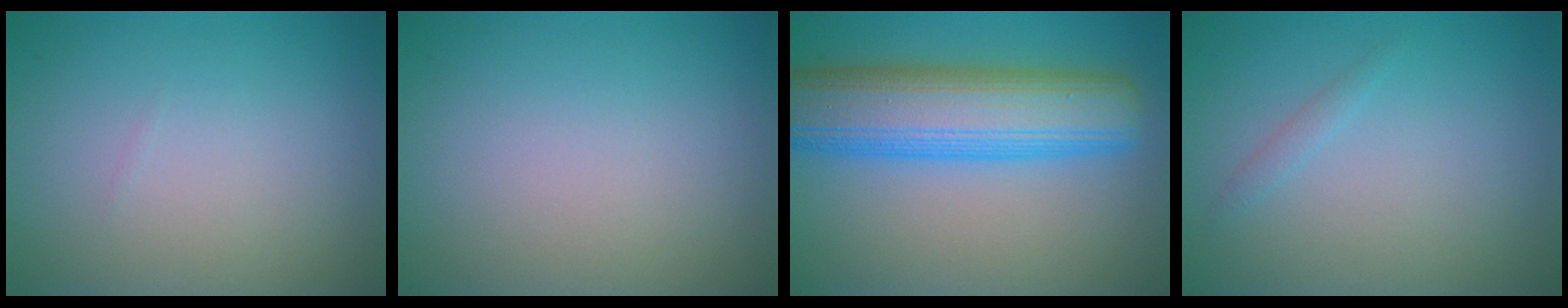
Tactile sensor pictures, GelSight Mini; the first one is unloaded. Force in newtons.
{"total": 0.0}
{"total": 10.1, "press": 10.0, "slide": 0.4}
{"total": 0.8, "press": 0.8, "slide": 0.0}